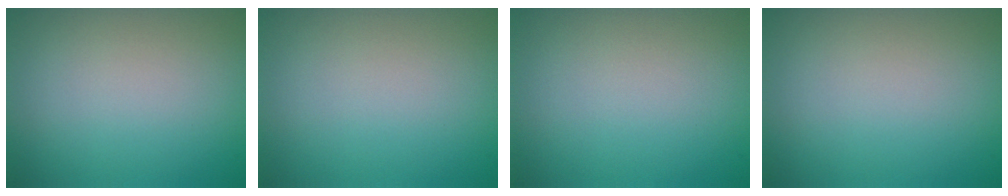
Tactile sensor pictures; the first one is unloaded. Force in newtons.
{"total": 0.0}
{"total": 0.0}
{"total": 0.0}